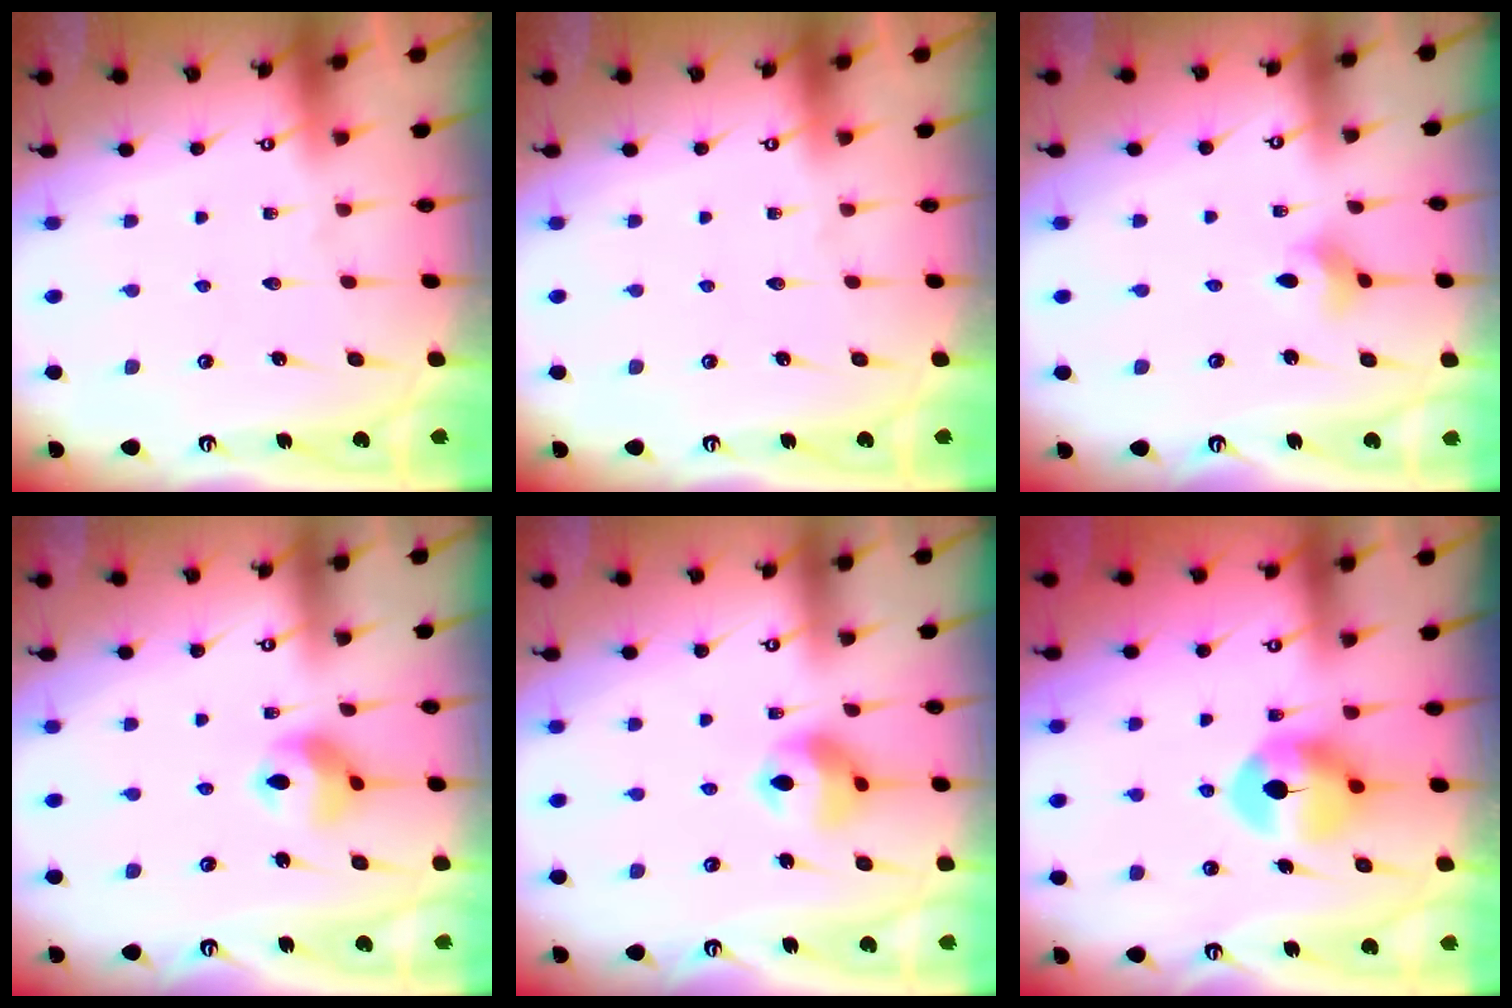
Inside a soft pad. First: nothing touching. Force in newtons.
{"total": 0.0}
{"total": 3.1, "press": 3.0, "slide": 0.7}
{"total": 9.6, "press": 9.4, "slide": 2.1}
{"total": 10.3, "press": 10.2, "slide": 1.3}
{"total": 8.4, "press": 8.4, "slide": 0.3}